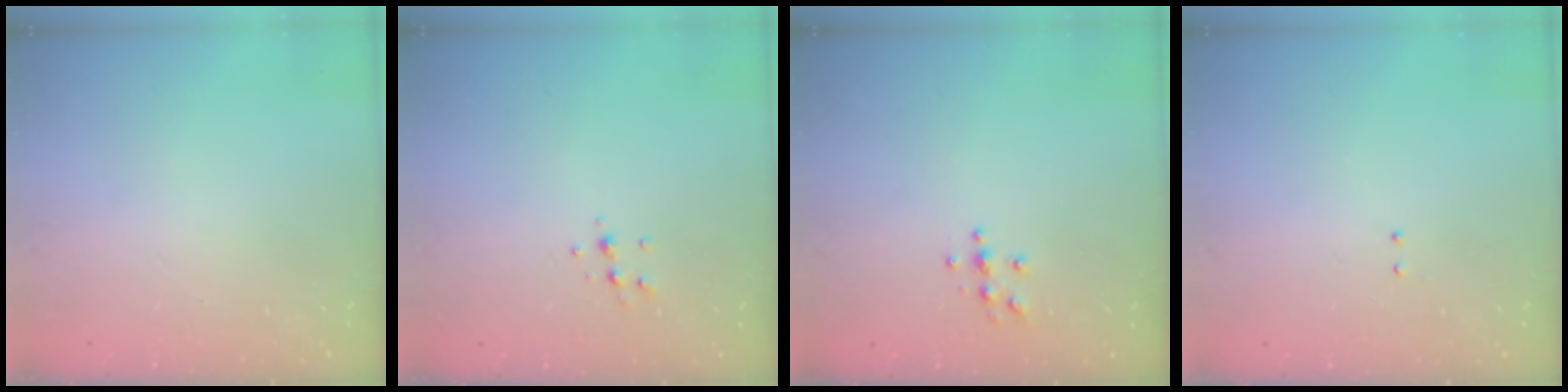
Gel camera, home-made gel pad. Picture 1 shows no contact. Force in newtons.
{"total": 5.8, "press": 5.7, "slide": 1.2}
{"total": 3.7, "press": 3.7, "slide": 0.4}
{"total": 2.1, "press": 2.0, "slide": 0.6}